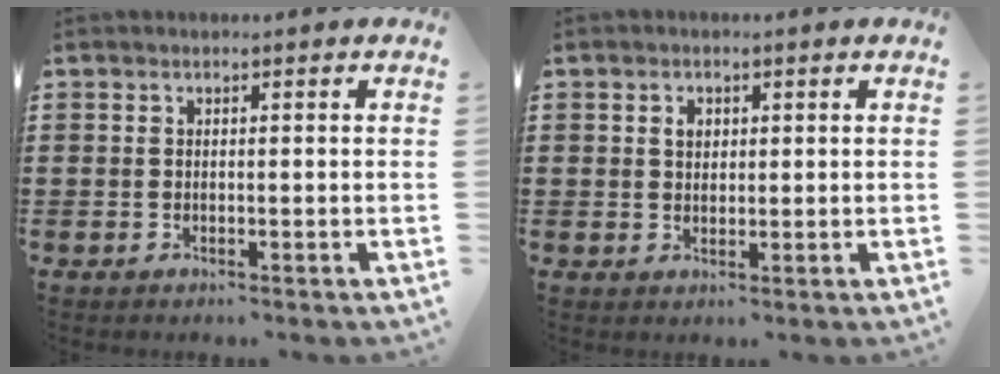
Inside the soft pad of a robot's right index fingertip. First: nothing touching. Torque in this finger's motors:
{"motor_torque": [0.86, 0.56, 0.23, 0.05]}